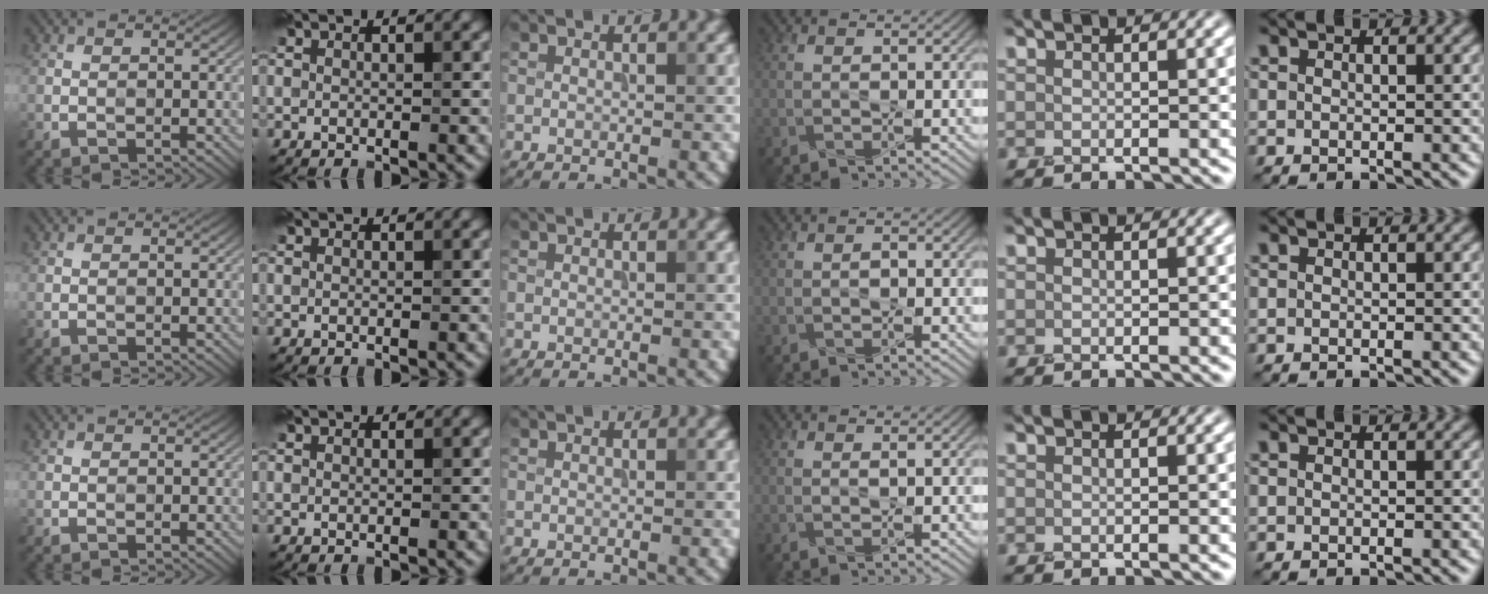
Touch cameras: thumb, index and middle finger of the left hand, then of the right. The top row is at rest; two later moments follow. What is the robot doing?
{"motion": "squeeze", "object": "air blower"}